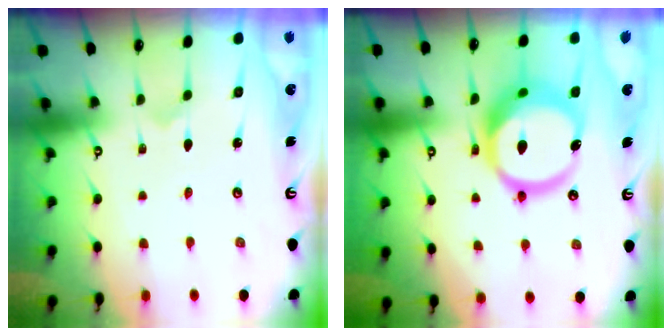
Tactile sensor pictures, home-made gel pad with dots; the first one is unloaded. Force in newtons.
{"total": 17.9, "press": 17.8, "slide": 2.2}